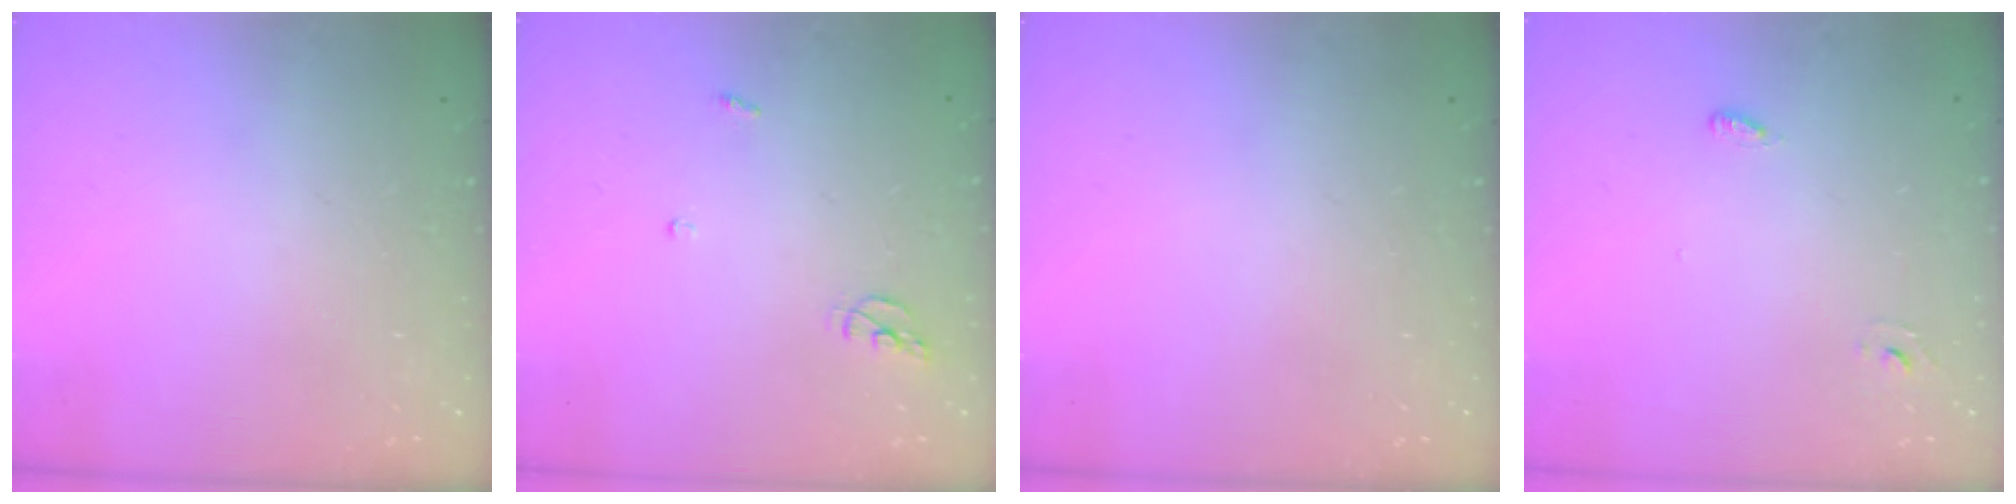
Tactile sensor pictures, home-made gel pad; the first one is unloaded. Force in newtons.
{"total": 5.5, "press": 5.5, "slide": 0.2}
{"total": 0.0}
{"total": 2.6, "press": 2.5, "slide": 0.6}